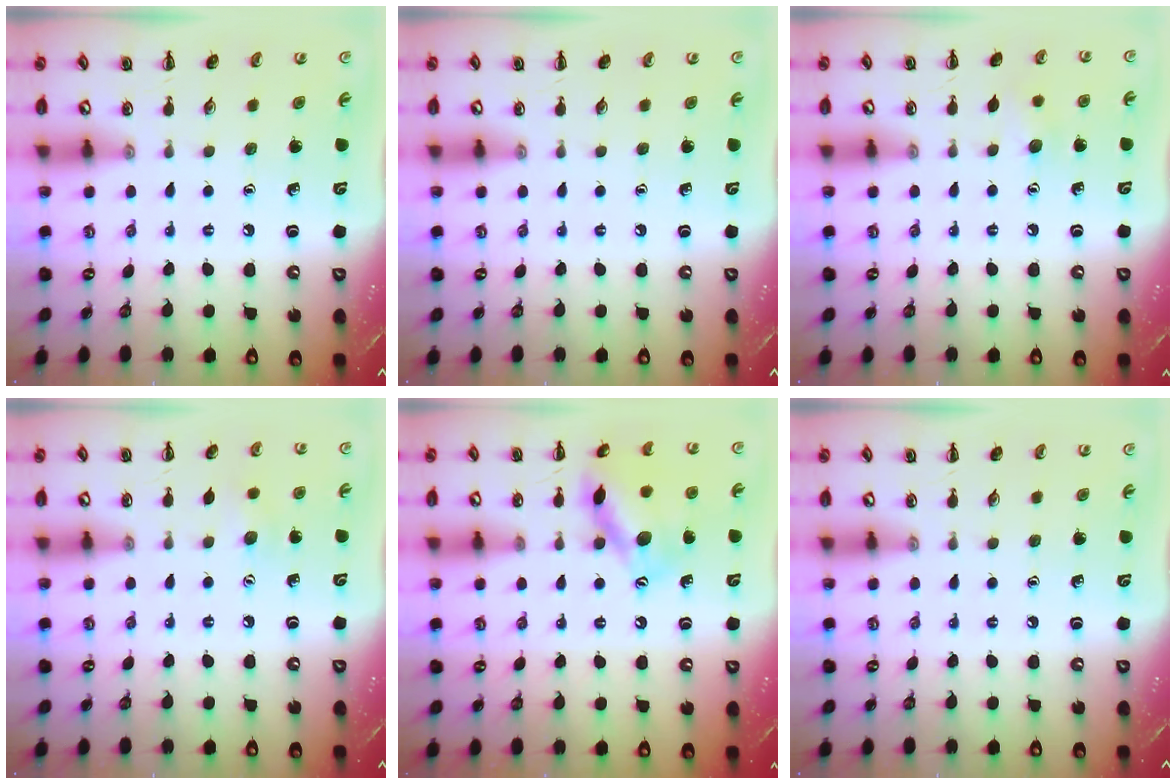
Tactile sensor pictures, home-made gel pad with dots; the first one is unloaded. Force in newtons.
{"total": 0.0}
{"total": 5.4, "press": 5.3, "slide": 1.3}
{"total": 6.0, "press": 5.8, "slide": 1.5}
{"total": 14.6, "press": 14.6, "slide": 1.2}
{"total": 0.0}